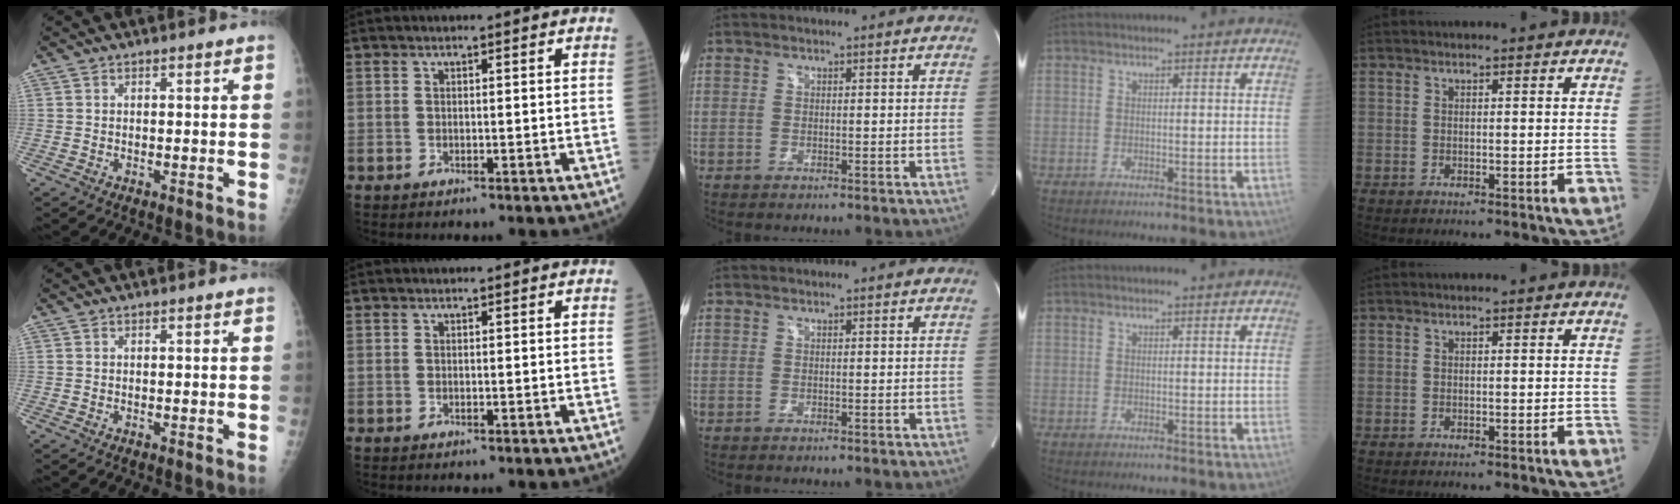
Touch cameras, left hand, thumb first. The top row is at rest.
{}